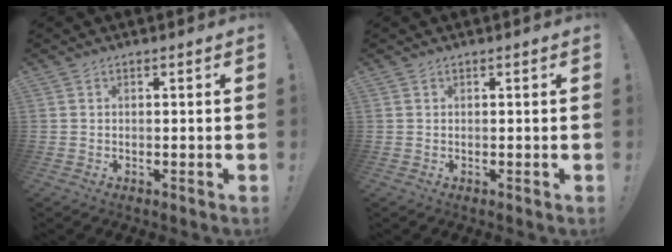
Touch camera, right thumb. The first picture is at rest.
{"total": 0.0}